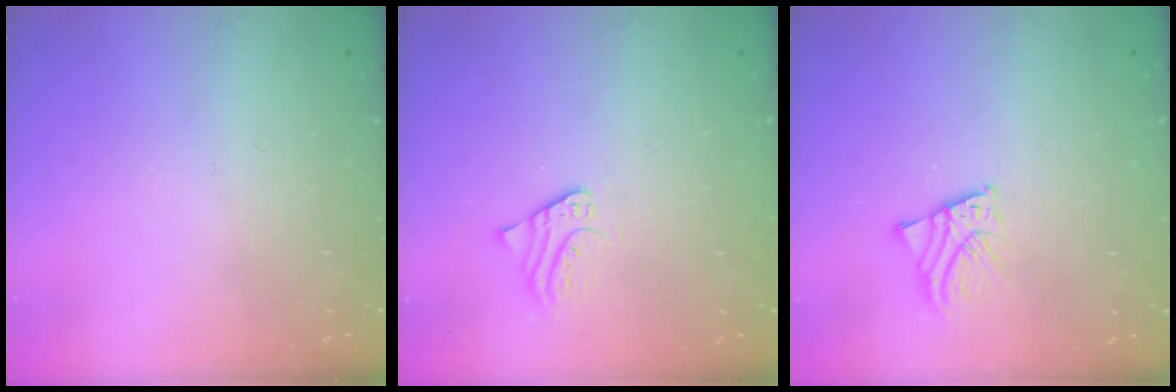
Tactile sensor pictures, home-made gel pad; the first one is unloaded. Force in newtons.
{"total": 2.2, "press": 2.2, "slide": 0.3}
{"total": 2.1, "press": 2.1, "slide": 0.2}